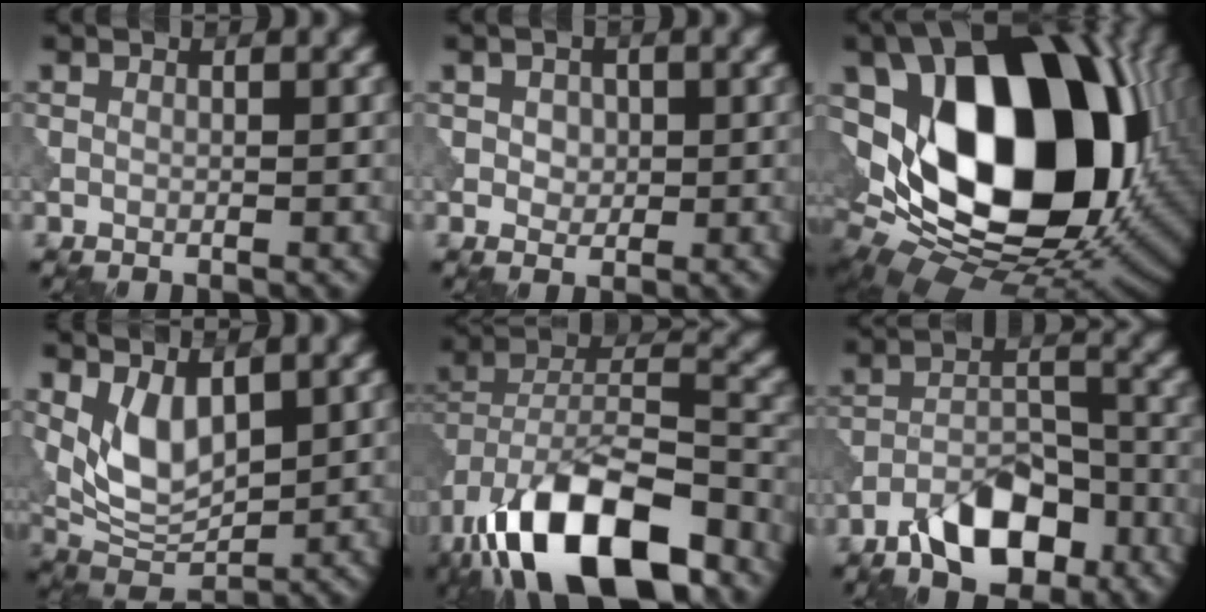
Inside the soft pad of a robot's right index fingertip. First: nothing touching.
{"total": 1.6, "force": [0.2, 1.3, 0.8], "torque": [-0.017, 0.000, 0.002]}
{"total": 19.6, "force": [2.7, 12.7, 14.7], "torque": [-0.261, -0.022, 0.060]}
{"total": 5.2, "force": [1.7, 2.7, 4.1], "torque": [-0.077, -0.009, 0.039]}
{"total": 15.4, "force": [-9.5, 6.7, 10.1], "torque": [-0.182, 0.002, -0.164]}
{"total": 7.8, "force": [-5.1, 3.5, 4.7], "torque": [-0.069, 0.006, -0.094]}